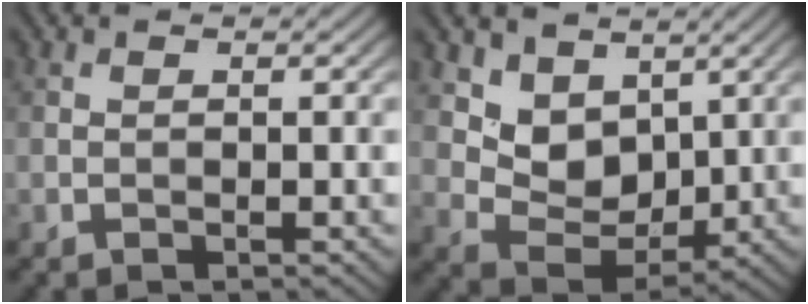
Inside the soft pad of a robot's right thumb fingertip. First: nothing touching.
{"total": 6.7, "force": [3.5, 4.8, 3.2], "torque": [-0.082, -0.020, 0.064]}